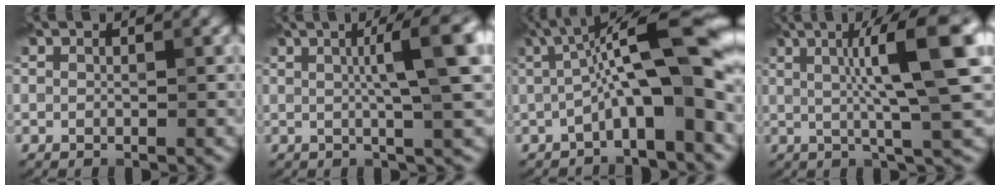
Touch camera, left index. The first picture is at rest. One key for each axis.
{"total": 7.6, "fx": 1.6, "fy": 1.3, "fz": 7.3, "tx": -0.084, "ty": 0.021, "tz": 0.020}
{"total": 11.3, "fx": -0.5, "fy": 2.6, "fz": 10.9, "tx": -0.162, "ty": 0.031, "tz": -0.015}
{"total": 10.5, "fx": 2.2, "fy": 1.7, "fz": 10.2, "tx": -0.129, "ty": 0.016, "tz": 0.029}